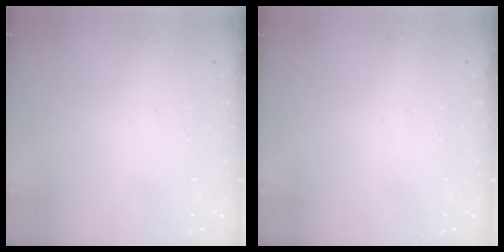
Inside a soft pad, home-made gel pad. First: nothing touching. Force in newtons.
{"total": 0.0}